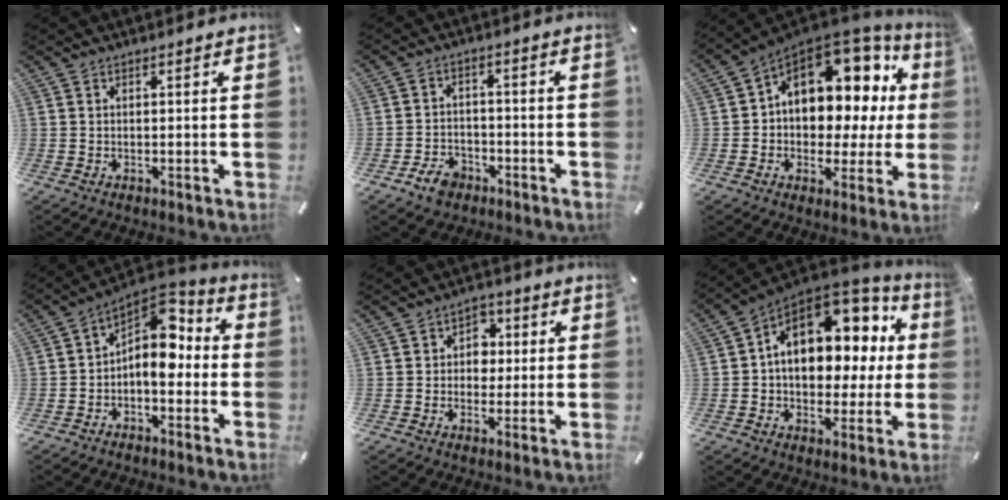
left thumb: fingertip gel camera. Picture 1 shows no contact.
{"total": 6.0, "force": [-3.6, 4.1, 2.4], "torque": [-0.052, 0.017, -0.067]}
{"total": 13.0, "force": [4.8, 9.5, 7.4], "torque": [-0.093, -0.057, 0.083]}
{"total": 9.2, "force": [0.3, 6.0, 7.0], "torque": [-0.109, -0.021, -0.002]}
{"total": 5.8, "force": [-0.1, 5.2, 2.5], "torque": [-0.026, 0.006, -0.009]}
{"total": 16.0, "force": [4.0, 11.1, 10.7], "torque": [-0.151, -0.025, 0.074]}